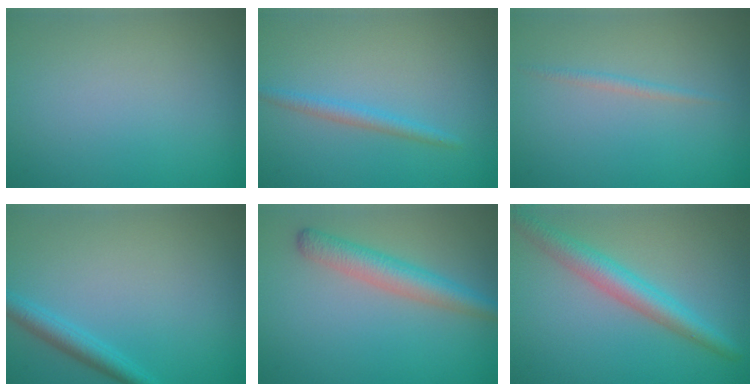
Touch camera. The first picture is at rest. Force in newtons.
{"total": 1.6, "press": 1.6, "slide": 0.1}
{"total": 0.8, "press": 0.8, "slide": 0.0}
{"total": 2.3, "press": 2.3, "slide": 0.2}
{"total": 3.7, "press": 3.7, "slide": 0.1}
{"total": 4.0, "press": 4.0, "slide": 0.0}